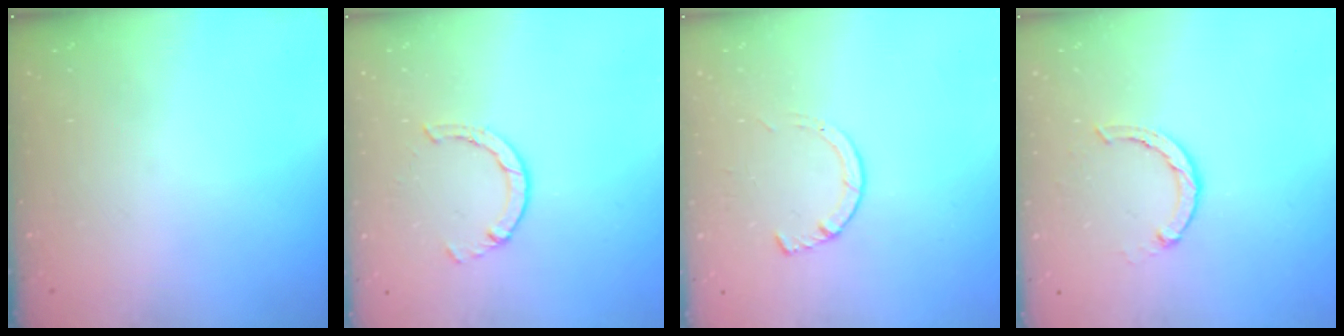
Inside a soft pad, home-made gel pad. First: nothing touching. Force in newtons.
{"total": 2.9, "press": 2.9, "slide": 0.4}
{"total": 3.6, "press": 3.6, "slide": 0.5}
{"total": 2.3, "press": 2.3, "slide": 0.2}